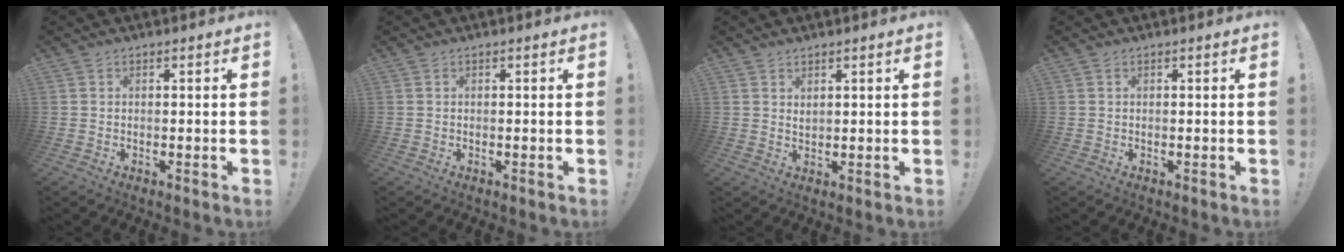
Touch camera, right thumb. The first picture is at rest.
{"total": 0.0}
{"total": 1.7, "force": [1.5, 0.5, 0.6], "torque": [0.001, -0.009, 0.026]}
{"total": 0.0}